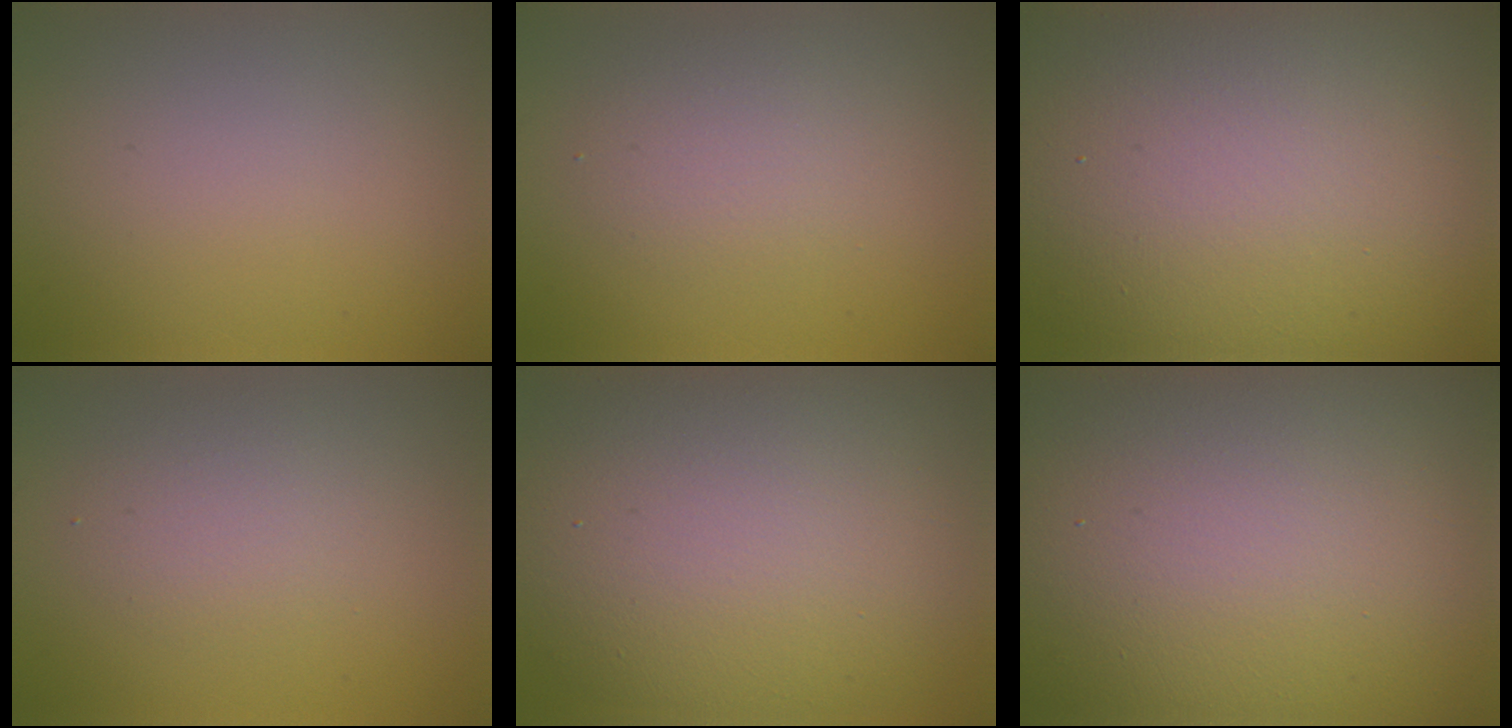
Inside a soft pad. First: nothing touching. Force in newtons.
{"total": 2.5, "press": 2.5, "slide": 0.1}
{"total": 20.5, "press": 20.5, "slide": 1.4}
{"total": 2.4, "press": 2.4, "slide": 0.2}
{"total": 13.8, "press": 13.7, "slide": 1.2}
{"total": 26.4, "press": 26.3, "slide": 1.2}